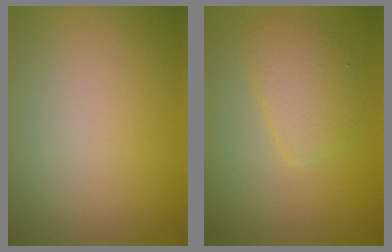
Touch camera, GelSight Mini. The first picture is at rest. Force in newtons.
{"total": 2.9, "press": 2.9, "slide": 0.1}